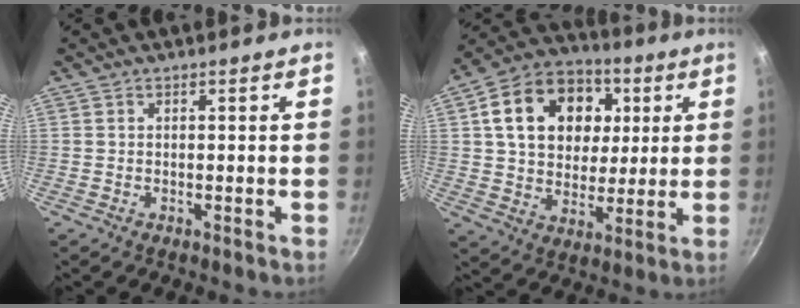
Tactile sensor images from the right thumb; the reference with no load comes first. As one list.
[{"total": 19.4, "force": [5.0, 14.8, 11.5], "torque": [-0.169, 0.014, 0.081]}]